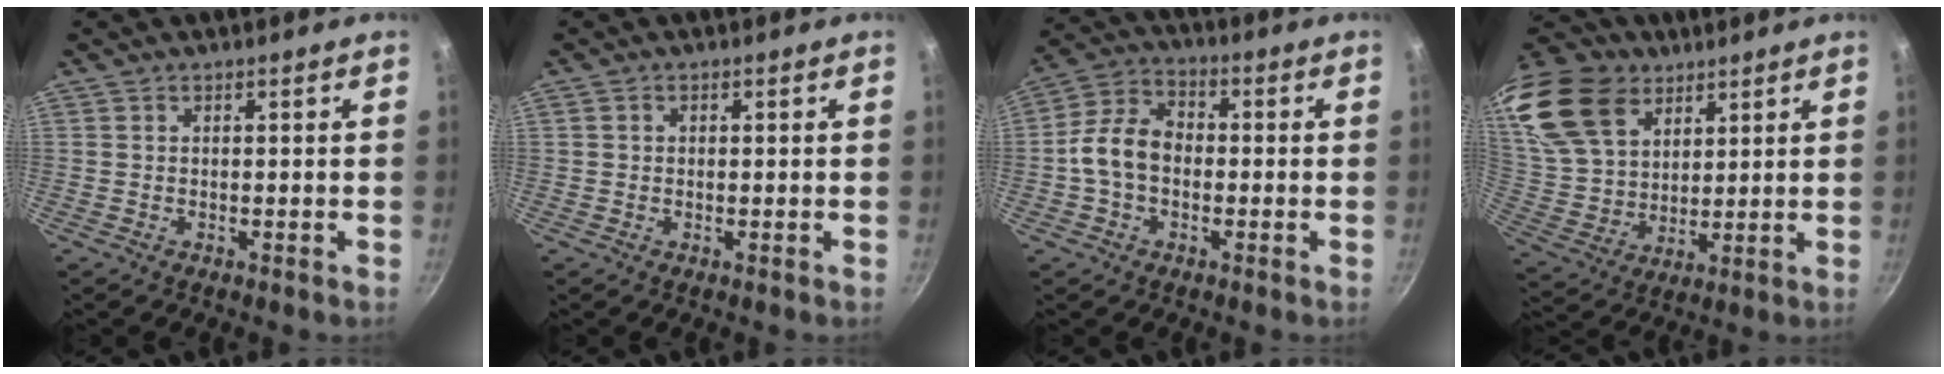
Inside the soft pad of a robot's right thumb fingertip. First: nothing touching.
{"total": 0.8, "force": [0.1, 0.7, 0.4], "torque": [-0.004, 0.004, 0.001]}
{"total": 9.2, "force": [-1.2, 6.7, 6.2], "torque": [-0.098, 0.030, -0.039]}
{"total": 22.7, "force": [13.8, 14.7, 10.5], "torque": [-0.215, -0.028, 0.272]}